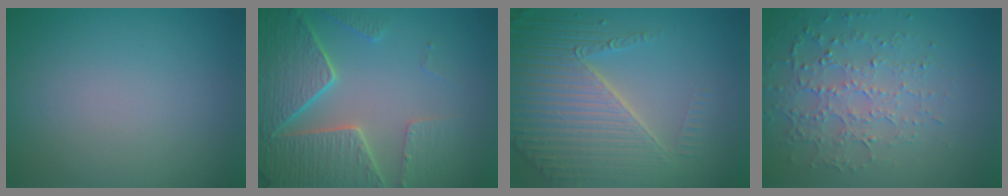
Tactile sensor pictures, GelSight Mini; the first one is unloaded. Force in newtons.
{"total": 7.0, "press": 5.6, "slide": 4.2}
{"total": 7.2, "press": 5.5, "slide": 4.6}
{"total": 4.1, "press": 3.4, "slide": 2.3}